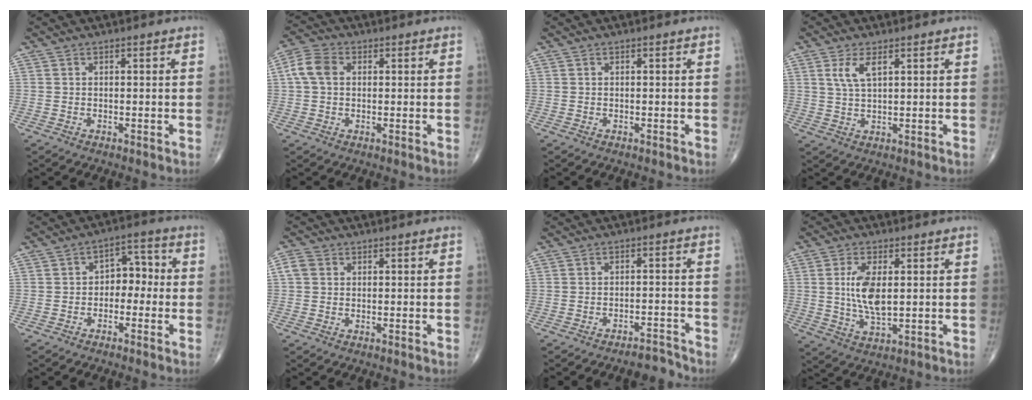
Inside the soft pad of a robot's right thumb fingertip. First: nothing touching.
{"total": 5.5, "force": [0.9, 3.9, 3.8], "torque": [-0.084, 0.017, 0.012]}
{"total": 0.0}
{"total": 4.2, "force": [1.8, 1.4, 3.5], "torque": [-0.071, -0.003, 0.042]}
{"total": 5.9, "force": [-1.0, 4.2, 4.0], "torque": [-0.029, 0.032, -0.030]}
{"total": 2.4, "force": [0.5, 2.0, 1.2], "torque": [-0.026, 0.008, 0.008]}
{"total": 3.1, "force": [-3.0, 0.6, 0.4], "torque": [-0.004, 0.029, -0.045]}
{"total": 5.8, "force": [0.9, 2.7, 5.0], "torque": [-0.097, -0.009, 0.019]}